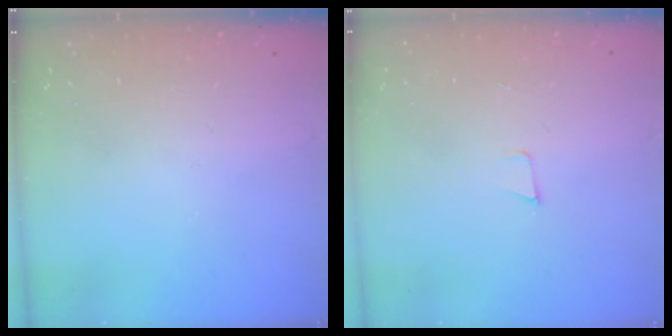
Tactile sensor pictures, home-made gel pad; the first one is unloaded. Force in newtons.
{"total": 3.4, "press": 2.1, "slide": 2.7}